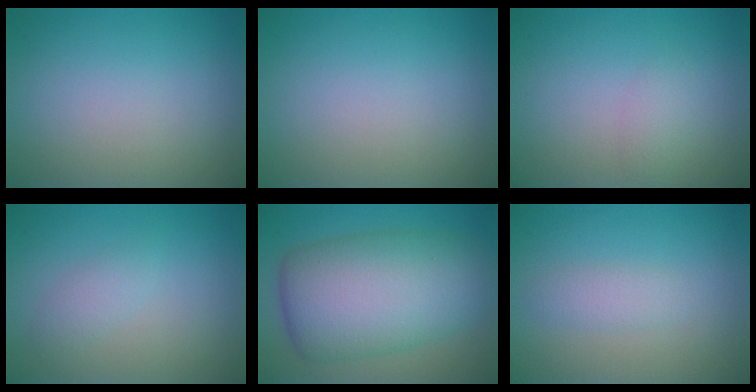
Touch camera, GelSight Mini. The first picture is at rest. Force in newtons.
{"total": 0.0}
{"total": 1.2, "press": 1.2, "slide": 0.1}
{"total": 1.4, "press": 1.4, "slide": 0.1}
{"total": 11.2, "press": 11.2, "slide": 0.1}
{"total": 1.4, "press": 1.4, "slide": 0.0}